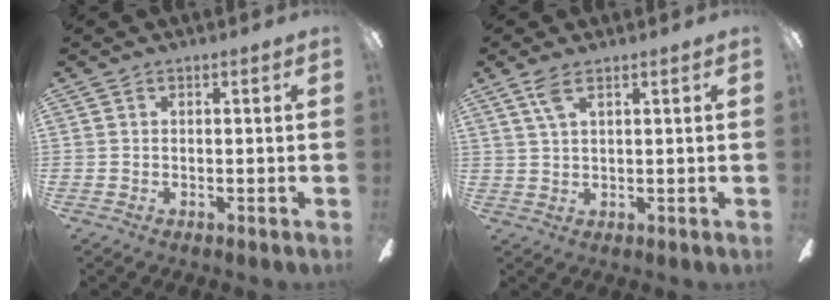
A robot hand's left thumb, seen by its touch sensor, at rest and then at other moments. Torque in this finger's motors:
{"motor_torque": [0.13, 0.03, -0.37, 0.21, 0.01]}